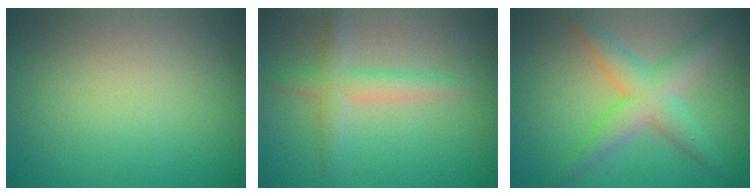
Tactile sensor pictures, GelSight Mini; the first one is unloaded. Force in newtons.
{"total": 2.7, "press": 2.7, "slide": 0.0}
{"total": 4.4, "press": 4.4, "slide": 0.1}